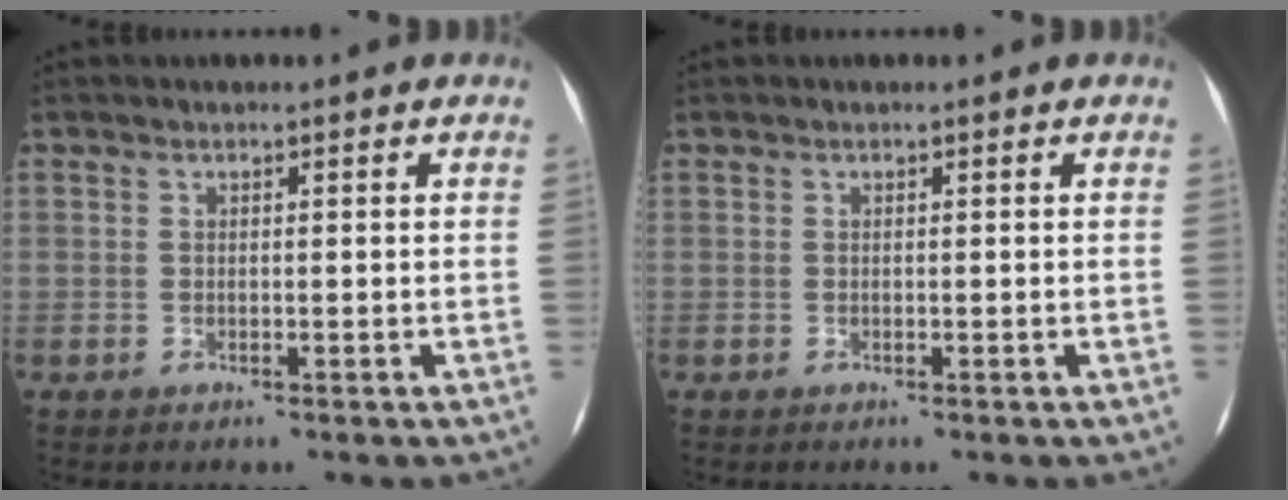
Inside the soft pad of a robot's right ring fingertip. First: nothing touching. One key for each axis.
{"total": 0.0}